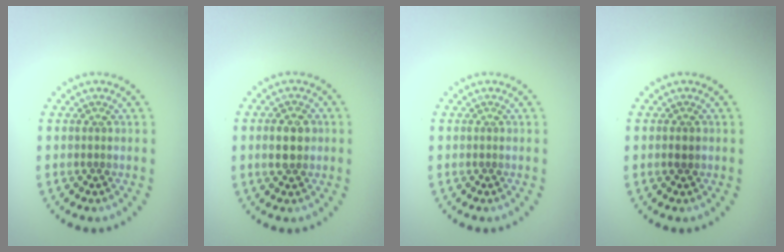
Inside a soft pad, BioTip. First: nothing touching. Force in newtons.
{"total": 2.9, "press": 2.9, "slide": 0.1}
{"total": 0.0}
{"total": 0.9, "press": 0.9, "slide": 0.1}